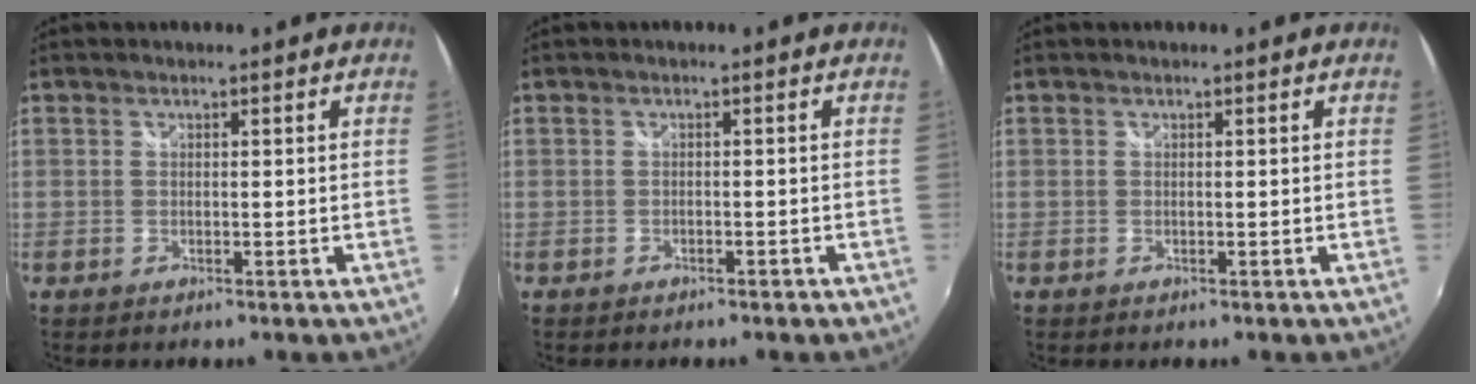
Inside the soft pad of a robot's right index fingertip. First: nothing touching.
{"total": 2.2, "force": [-1.8, 0.8, 0.9], "torque": [-0.017, -0.006, -0.021]}
{"total": 0.0}